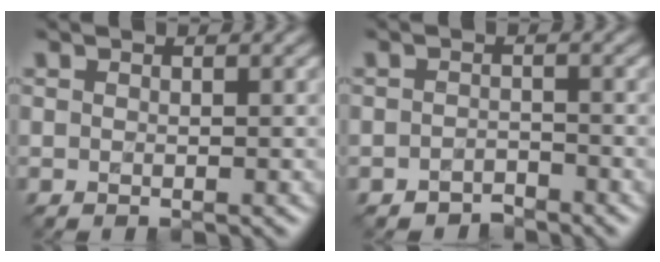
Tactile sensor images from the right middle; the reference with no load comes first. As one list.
[{"total": 1.7, "force": [-1.6, 0.5, 0.0], "torque": [-0.001, -0.001, -0.032]}]